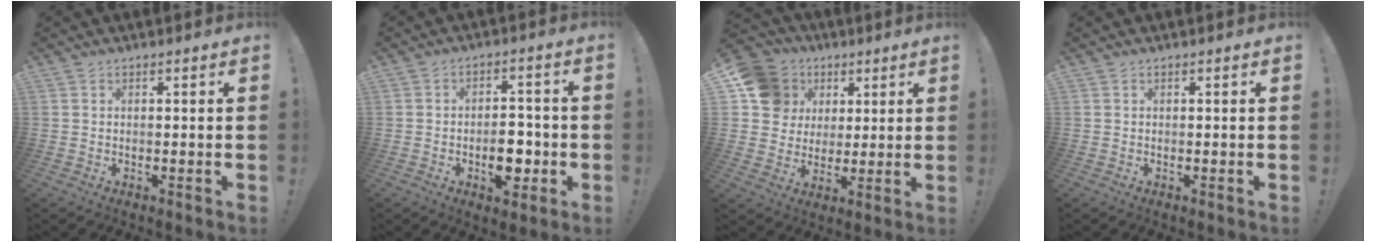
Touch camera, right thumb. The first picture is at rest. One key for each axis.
{"total": 9.1, "fx": -2.6, "fy": 5.6, "fz": 6.8, "tx": -0.087, "ty": 0.016, "tz": -0.040}
{"total": 13.6, "fx": 5.2, "fy": 11.7, "fz": 4.7, "tx": -0.065, "ty": -0.017, "tz": 0.114}
{"total": 0.0}